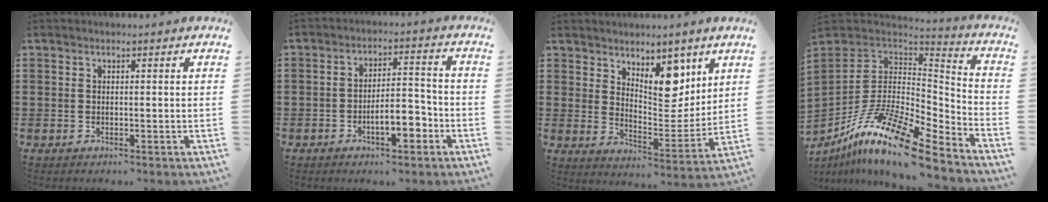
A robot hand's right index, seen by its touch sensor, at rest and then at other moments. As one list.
[{"total": 6.9, "force": [-3.2, 2.5, 5.6], "torque": [-0.098, 0.008, -0.057]}, {"total": 8.6, "force": [5.9, 4.5, 4.4], "torque": [-0.063, -0.039, 0.099]}, {"total": 15.8, "force": [-10.1, 4.6, 11.1], "torque": [-0.221, 0.028, -0.189]}]